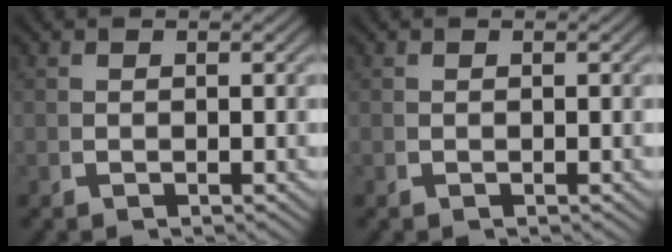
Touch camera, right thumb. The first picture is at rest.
{"total": 0.0}